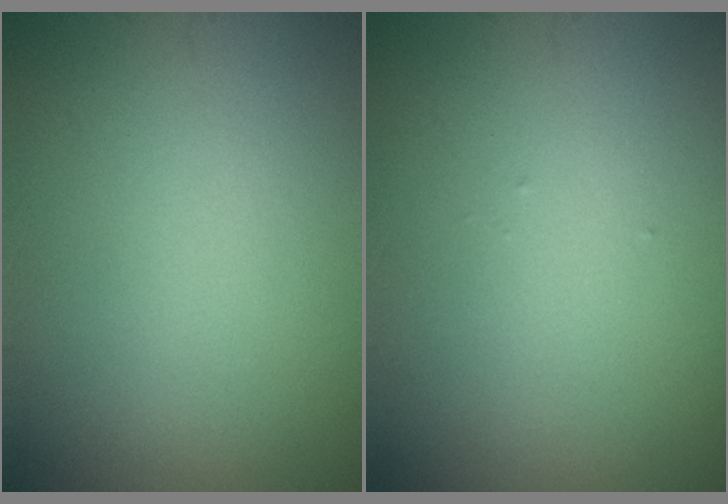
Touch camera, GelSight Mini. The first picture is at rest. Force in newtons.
{"total": 0.0}